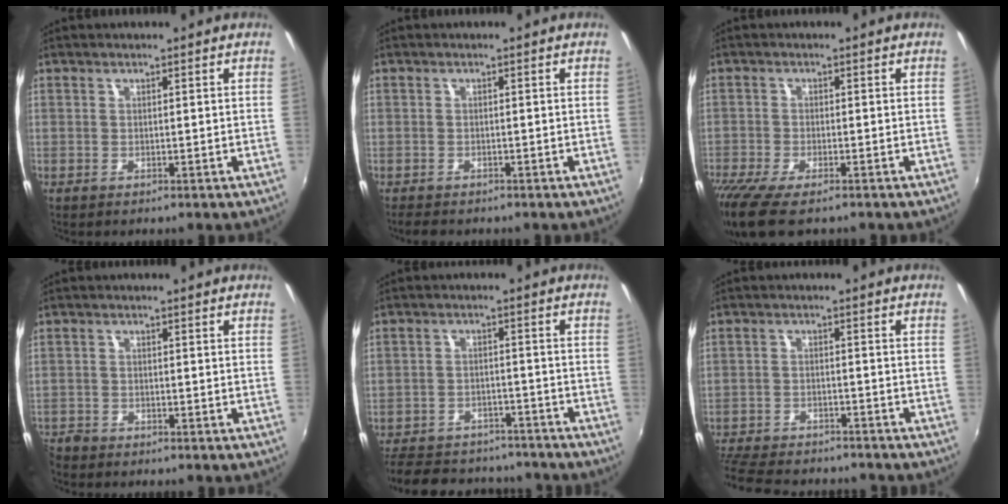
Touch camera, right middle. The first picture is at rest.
{"total": 2.5, "force": [-2.1, 1.0, 0.8], "torque": [-0.024, -0.007, -0.038]}
{"total": 10.0, "force": [-7.3, 2.7, 6.3], "torque": [-0.152, -0.049, -0.136]}
{"total": 3.3, "force": [-3.1, 1.2, 0.3], "torque": [-0.020, -0.012, -0.064]}
{"total": 18.7, "force": [-15.6, 7.8, 6.7], "torque": [-0.162, 0.019, -0.210]}
{"total": 14.8, "force": [-12.8, 4.3, 5.9], "torque": [-0.147, -0.016, -0.199]}